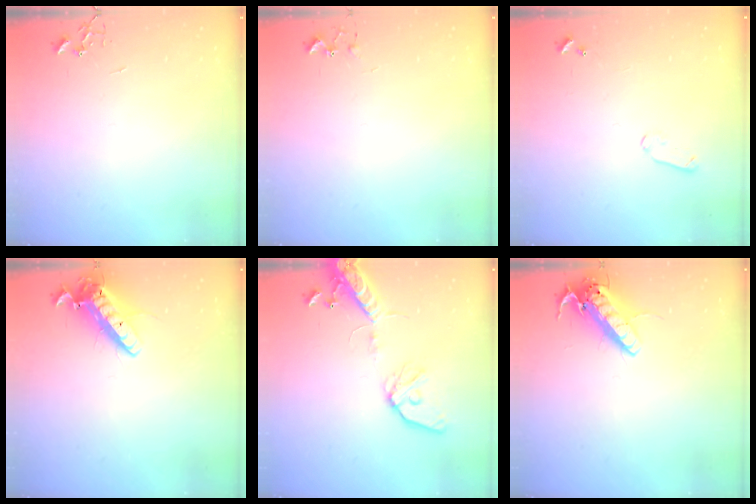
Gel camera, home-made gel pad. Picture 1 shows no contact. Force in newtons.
{"total": 5.8, "press": 5.7, "slide": 0.7}
{"total": 5.2, "press": 5.1, "slide": 1.0}
{"total": 14.7, "press": 14.4, "slide": 2.9}
{"total": 14.1, "press": 13.8, "slide": 3.0}
{"total": 14.9, "press": 14.7, "slide": 2.8}